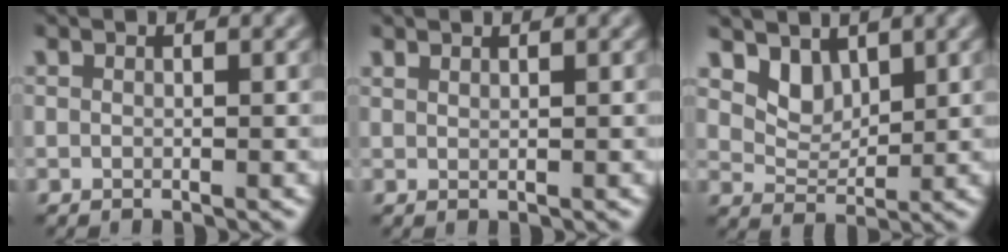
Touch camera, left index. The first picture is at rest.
{"total": 0.5, "force": [0.5, -0.2, 0.0], "torque": [0.003, 0.002, 0.007]}
{"total": 2.3, "force": [1.5, 1.5, 1.0], "torque": [-0.029, -0.020, 0.038]}